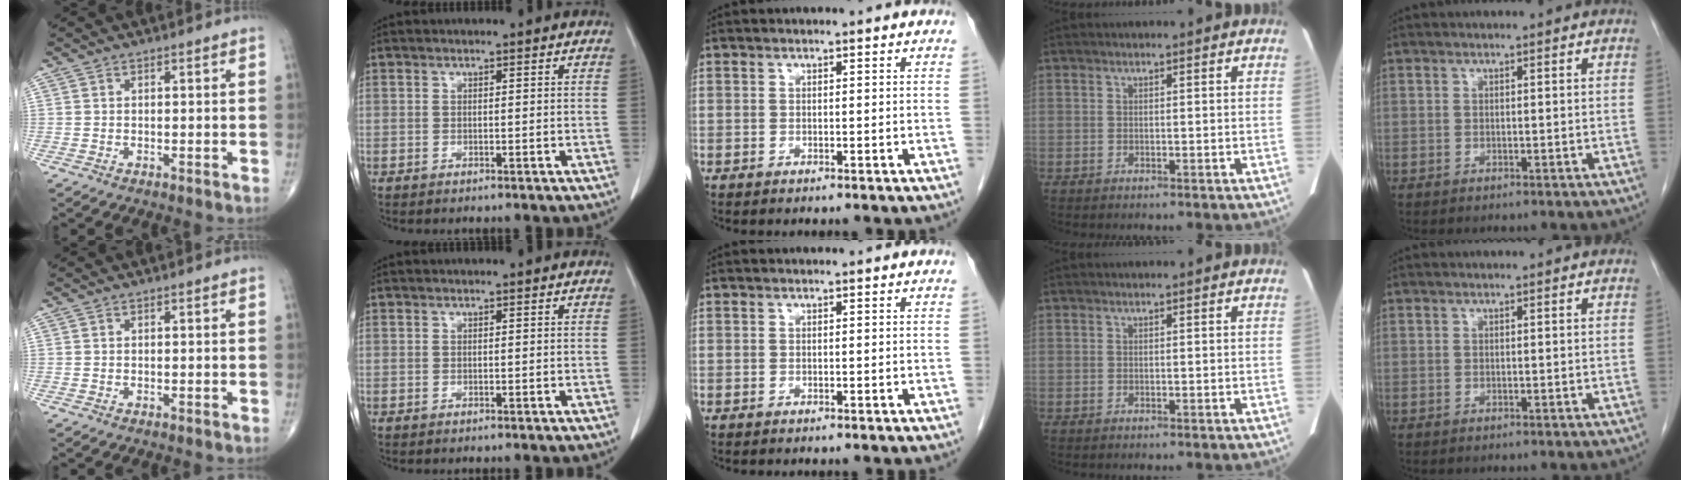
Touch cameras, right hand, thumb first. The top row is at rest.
{}